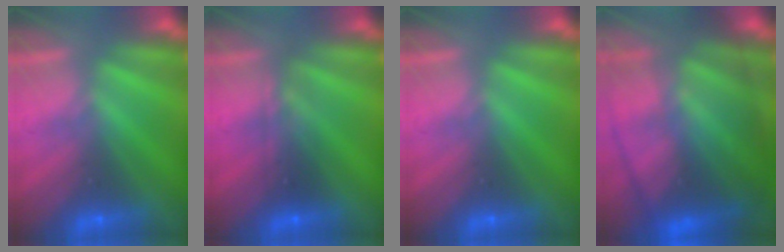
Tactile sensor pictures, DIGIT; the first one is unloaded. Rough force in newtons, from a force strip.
{"total": 2.3}
{"total": 0.0}
{"total": 7.7}